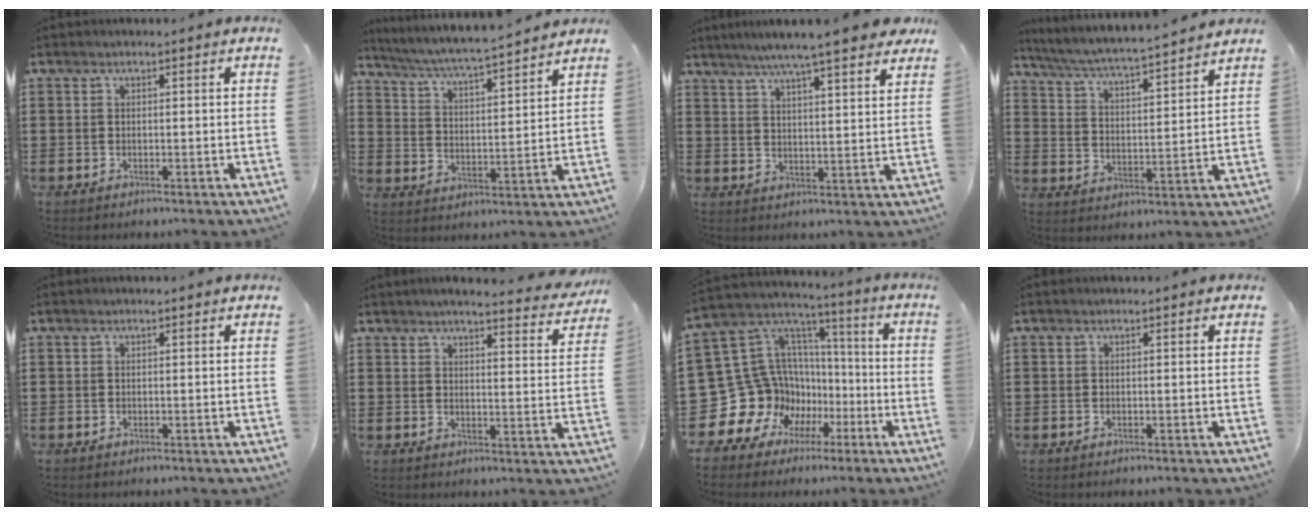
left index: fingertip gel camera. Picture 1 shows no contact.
{"total": 4.8, "force": [4.5, -0.6, 1.6], "torque": [-0.053, -0.038, 0.071]}
{"total": 6.9, "force": [5.9, -0.1, 3.4], "torque": [-0.087, -0.024, 0.102]}
{"total": 4.7, "force": [4.4, -0.6, 1.6], "torque": [-0.053, -0.037, 0.067]}
{"total": 0.0}
{"total": 4.0, "force": [3.8, -0.3, 1.4], "torque": [-0.042, -0.022, 0.065]}
{"total": 16.4, "force": [-4.7, 14.5, 6.2], "torque": [-0.186, -0.028, -0.027]}
{"total": 0.0}